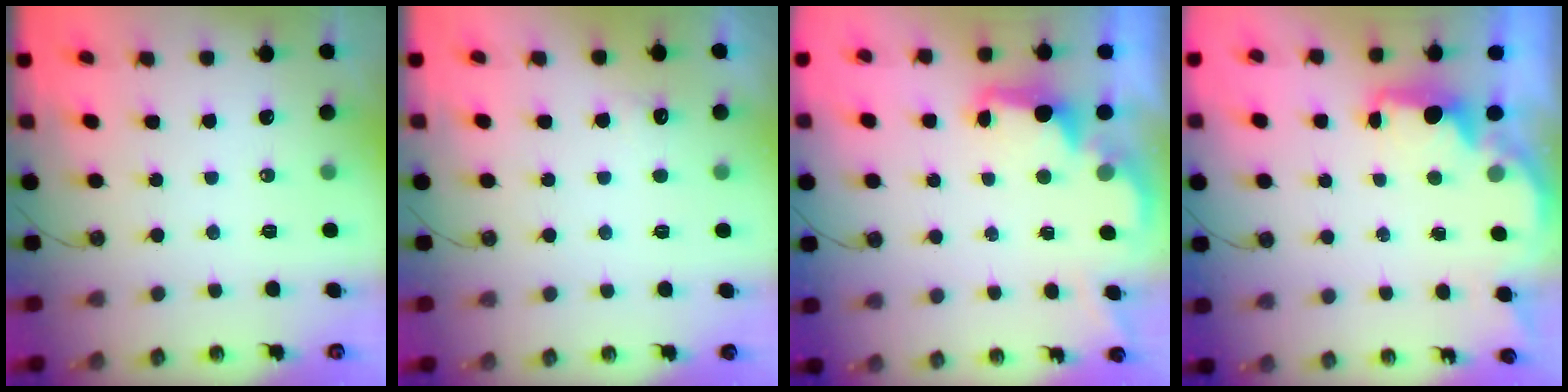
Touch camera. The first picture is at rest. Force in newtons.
{"total": 4.4, "press": 4.2, "slide": 1.1}
{"total": 2.8, "press": 2.6, "slide": 0.8}
{"total": 2.2, "press": 2.1, "slide": 0.6}